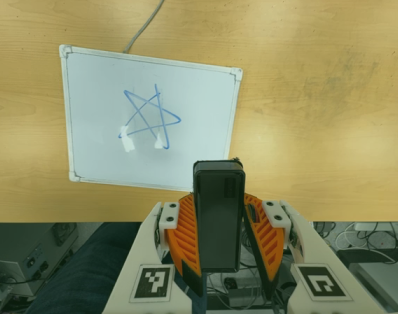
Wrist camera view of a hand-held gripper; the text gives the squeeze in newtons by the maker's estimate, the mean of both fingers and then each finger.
{"total": 6.0, "left": 5.5, "right": 6.6}